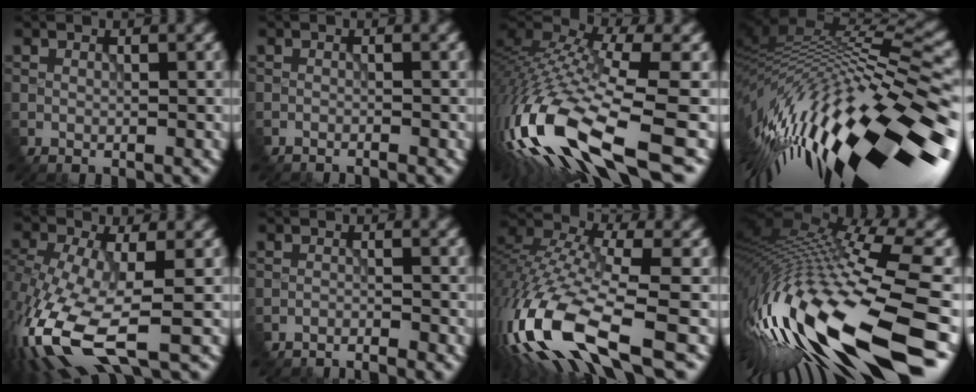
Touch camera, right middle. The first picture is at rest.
{"total": 1.8, "force": [-1.7, 0.0, 0.4], "torque": [-0.011, 0.008, -0.031]}
{"total": 14.4, "force": [-5.9, 4.4, 12.4], "torque": [-0.282, 0.004, -0.099]}
{"total": 16.3, "force": [-5.1, 4.8, 14.7], "torque": [-0.266, 0.005, -0.083]}
{"total": 10.6, "force": [-4.5, 3.8, 8.8], "torque": [-0.216, -0.018, -0.083]}
{"total": 3.6, "force": [-3.6, 0.1, 0.5], "torque": [-0.016, 0.000, -0.059]}
{"total": 14.2, "force": [-6.6, 5.5, 11.3], "torque": [-0.274, 0.009, -0.120]}
{"total": 18.1, "force": [-7.2, 4.4, 16.0], "torque": [-0.310, -0.006, -0.115]}